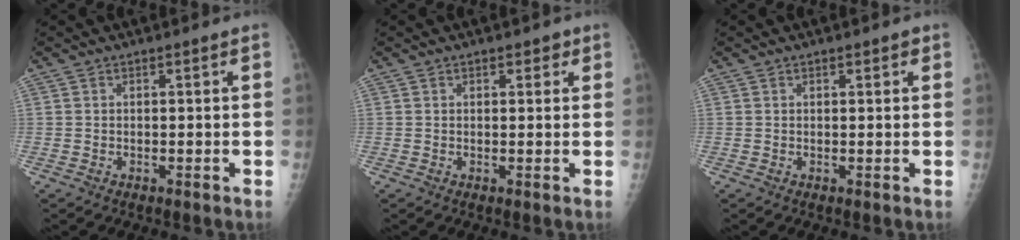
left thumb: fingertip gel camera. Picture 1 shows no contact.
{"total": 2.0, "force": [1.2, 1.2, 1.1], "torque": [0.002, -0.004, 0.013]}
{"total": 1.4, "force": [0.8, 0.6, 0.9], "torque": [-0.005, -0.002, 0.009]}